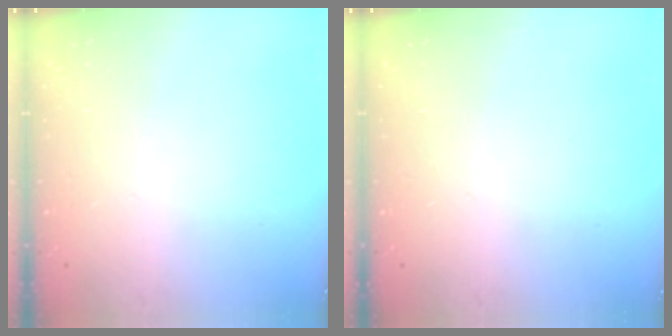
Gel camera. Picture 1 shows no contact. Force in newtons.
{"total": 0.0}